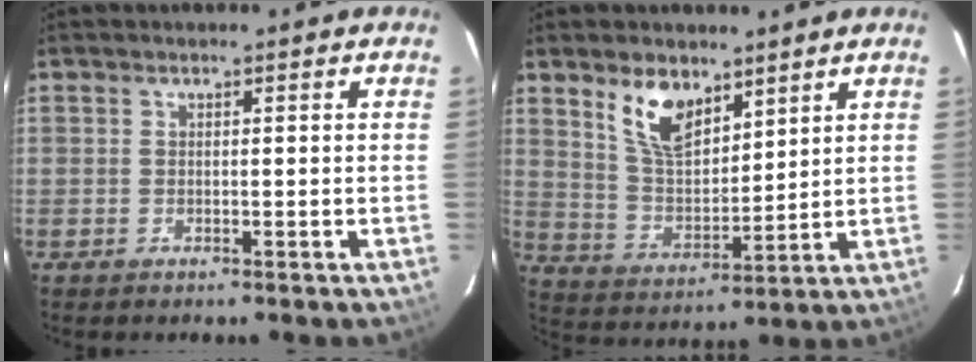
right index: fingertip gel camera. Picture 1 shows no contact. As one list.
[{"total": 10.0, "force": [6.3, 4.9, 6.0], "torque": [-0.110, 0.008, 0.130]}]